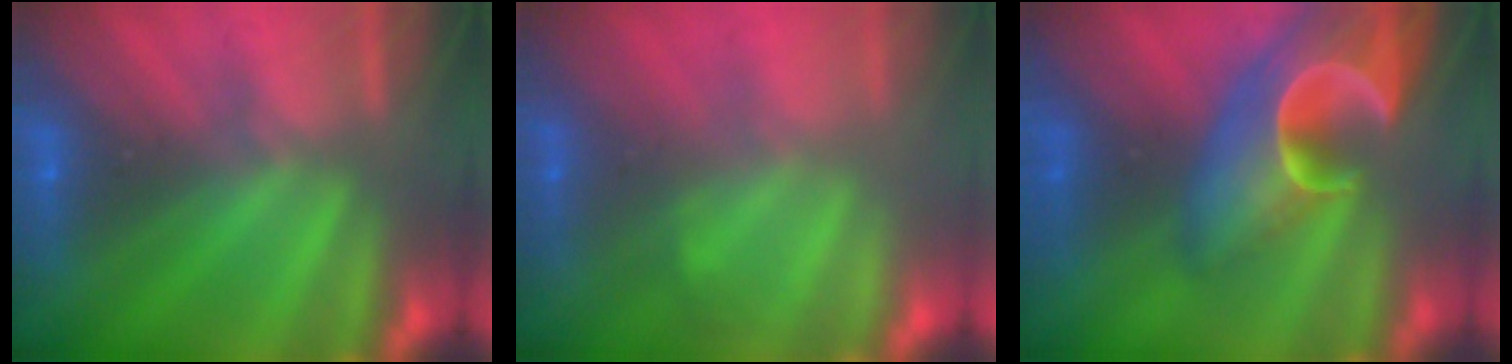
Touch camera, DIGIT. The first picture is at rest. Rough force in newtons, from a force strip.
{"total": 2.5}
{"total": 7.9}